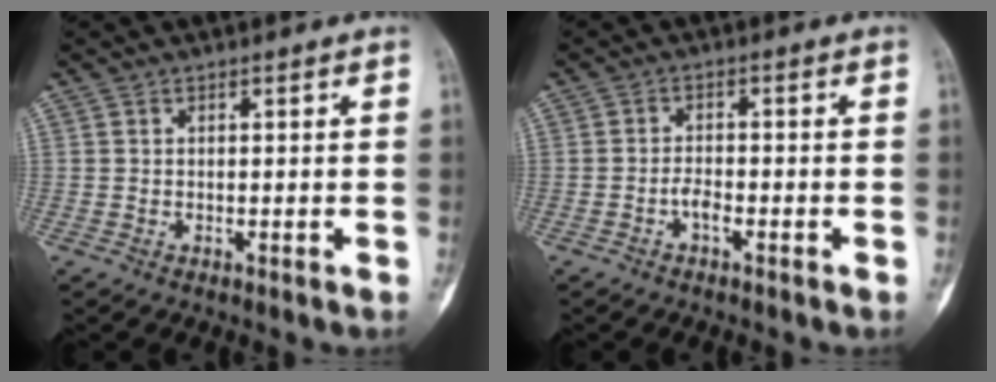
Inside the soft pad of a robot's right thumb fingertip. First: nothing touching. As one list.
[{"total": 2.2, "force": [-1.2, 0.9, 1.6], "torque": [-0.028, 0.009, -0.025]}]